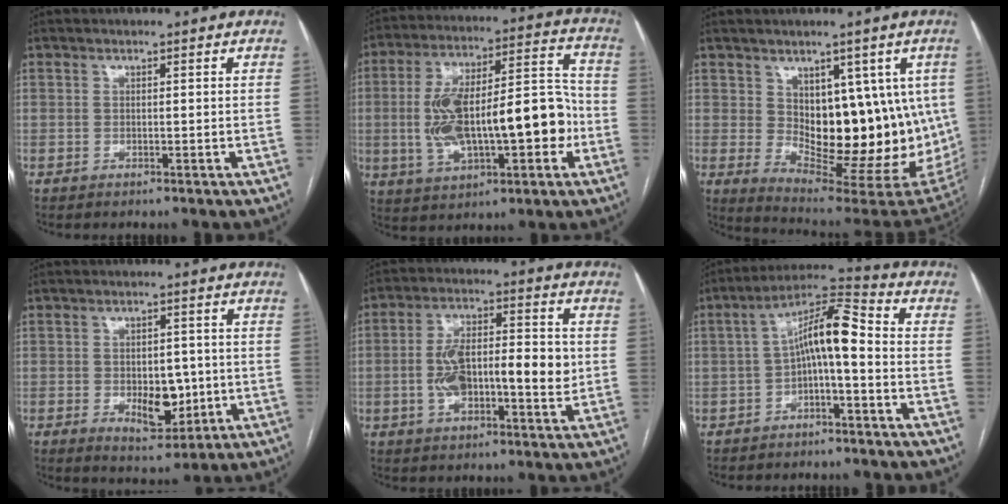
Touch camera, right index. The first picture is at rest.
{"total": 19.8, "force": [-2.9, 6.7, 18.5], "torque": [-0.325, 0.033, -0.035]}
{"total": 16.7, "force": [1.3, 7.9, 14.6], "torque": [-0.180, -0.006, 0.040]}
{"total": 7.1, "force": [-1.3, 3.8, 5.9], "torque": [-0.083, 0.000, -0.007]}
{"total": 13.2, "force": [-1.0, 5.0, 12.2], "torque": [-0.215, 0.022, -0.014]}
{"total": 9.3, "force": [-0.8, 1.9, 9.1], "torque": [-0.157, 0.040, -0.018]}